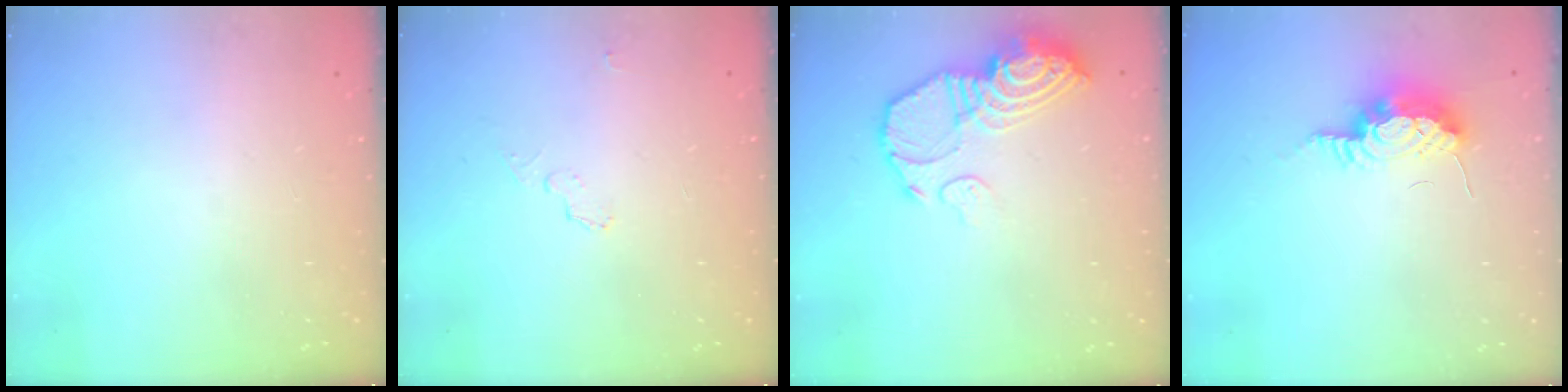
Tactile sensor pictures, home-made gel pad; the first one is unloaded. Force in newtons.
{"total": 11.7, "press": 5.0, "slide": 10.5}
{"total": 12.7, "press": 12.6, "slide": 1.1}
{"total": 9.0, "press": 8.9, "slide": 1.8}